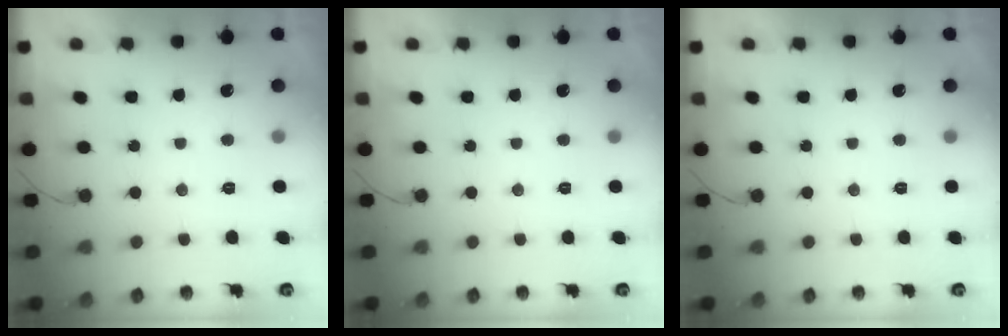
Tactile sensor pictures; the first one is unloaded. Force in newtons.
{"total": 0.0}
{"total": 0.0}